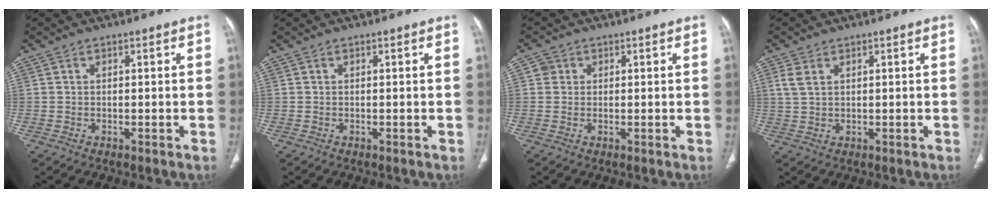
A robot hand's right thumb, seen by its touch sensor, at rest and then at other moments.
{"total": 0.0}
{"total": 2.1, "force": [0.6, 2.0, 0.4], "torque": [0.007, 0.001, 0.005]}
{"total": 3.3, "force": [1.4, 2.0, 2.2], "torque": [-0.053, 0.004, 0.038]}